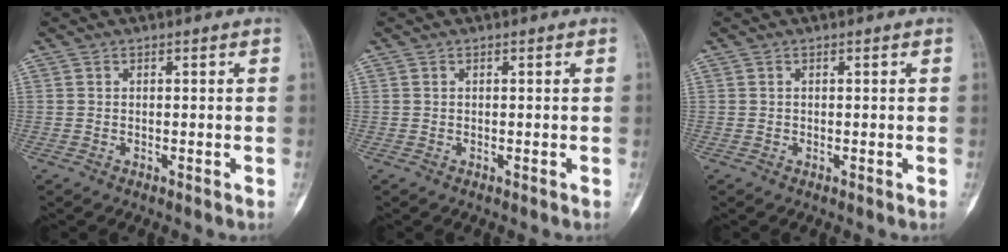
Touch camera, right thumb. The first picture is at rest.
{"total": 0.0}
{"total": 0.0}